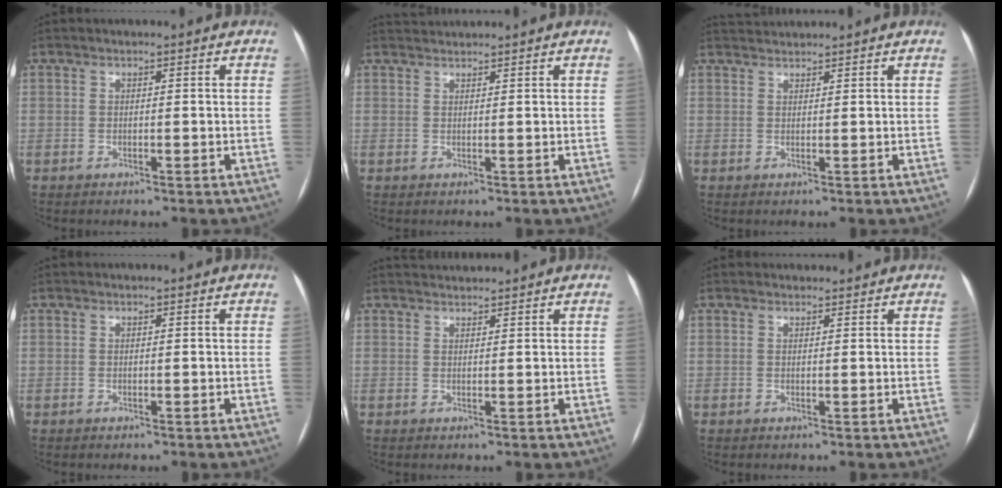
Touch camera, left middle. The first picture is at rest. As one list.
[{"total": 1.8, "force": [1.7, -0.3, -0.2], "torque": [-0.001, 0.016, 0.041]}, {"total": 2.5, "force": [2.4, -0.2, -0.1], "torque": [-0.003, 0.022, 0.050]}, {"total": 0.0}, {"total": 2.4, "force": [2.4, 0.0, 0.0], "torque": [-0.004, 0.022, 0.046]}, {"total": 1.6, "force": [1.5, 0.5, 0.0], "torque": [-0.004, 0.013, 0.022]}]